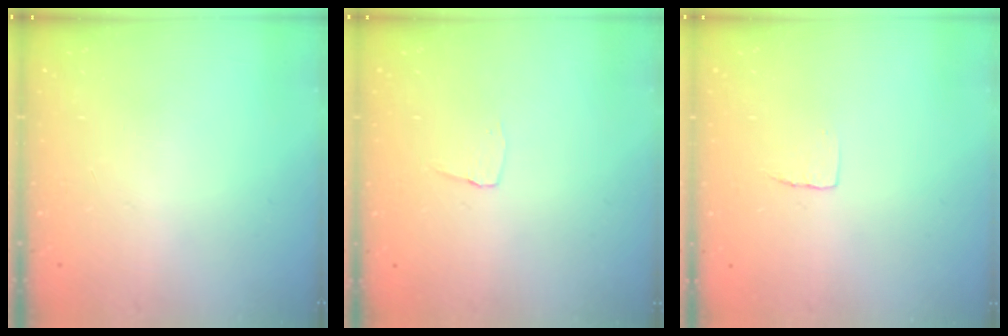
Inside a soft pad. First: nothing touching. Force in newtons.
{"total": 3.5, "press": 3.4, "slide": 0.2}
{"total": 4.0, "press": 4.0, "slide": 0.2}